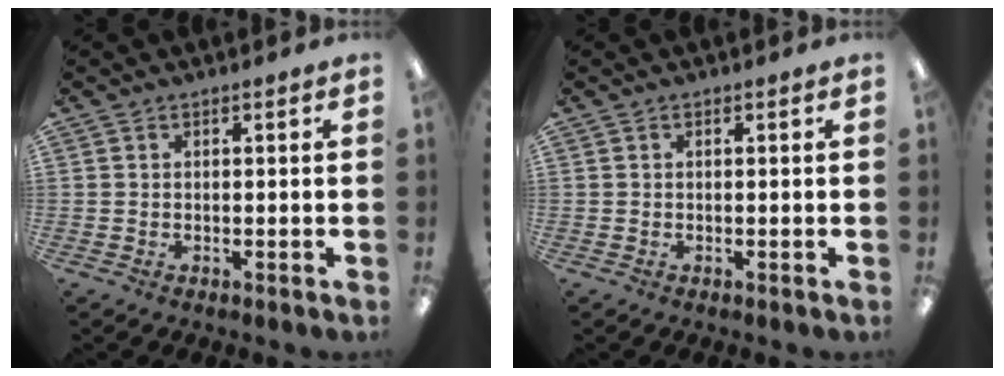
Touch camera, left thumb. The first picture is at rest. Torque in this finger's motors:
{"motor_torque": [0.00, 0.00, -0.17, 0.09, 0.00]}